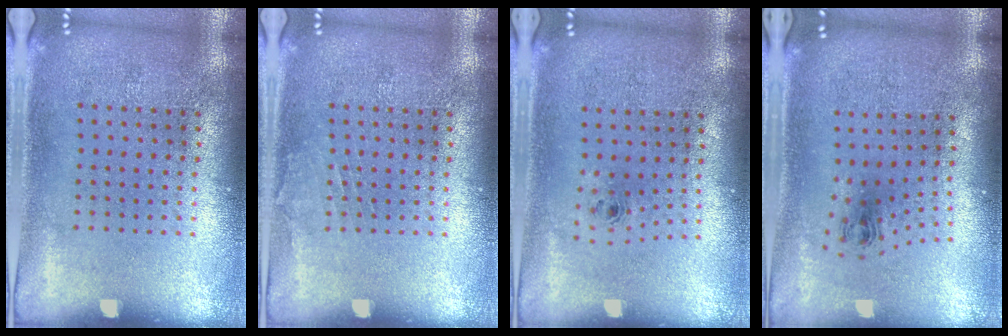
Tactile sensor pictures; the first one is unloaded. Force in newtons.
{"total": 0.7, "press": 0.7, "slide": 0.1}
{"total": 0.7, "press": 0.4, "slide": 0.6}
{"total": 1.0, "press": 0.5, "slide": 0.9}